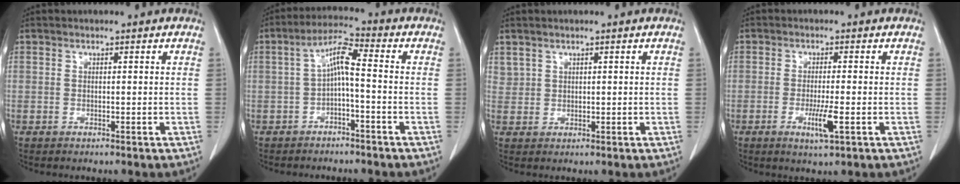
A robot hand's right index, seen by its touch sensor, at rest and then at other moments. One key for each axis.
{"total": 5.5, "fx": -0.5, "fy": 1.0, "fz": 5.4, "tx": -0.102, "ty": 0.027, "tz": -0.009}
{"total": 1.9, "fx": 1.4, "fy": 1.2, "fz": 0.1, "tx": 0.008, "ty": 0.006, "tz": 0.029}
{"total": 4.2, "fx": -1.3, "fy": 0.2, "fz": 4.0, "tx": -0.074, "ty": -0.008, "tz": -0.019}